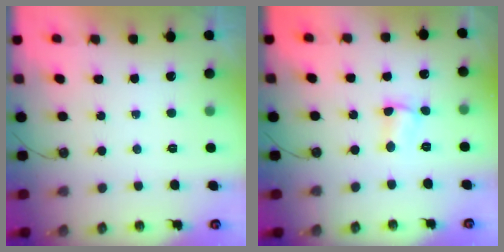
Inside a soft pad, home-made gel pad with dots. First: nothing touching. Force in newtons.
{"total": 1.8, "press": 1.7, "slide": 0.5}